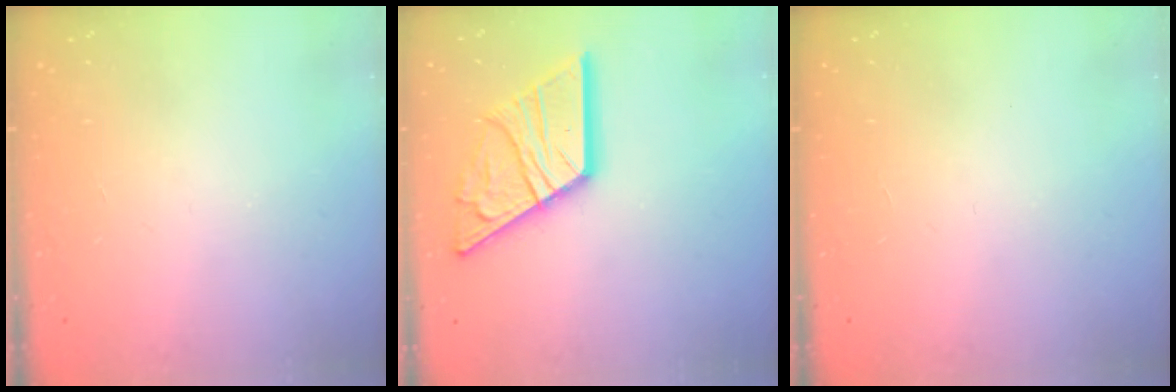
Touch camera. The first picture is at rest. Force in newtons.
{"total": 19.1, "press": 18.9, "slide": 2.2}
{"total": 0.0}